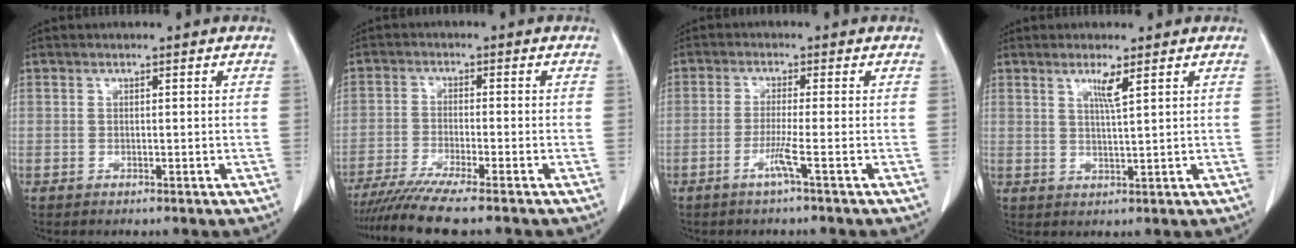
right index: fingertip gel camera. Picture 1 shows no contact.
{"total": 8.9, "force": [-7.5, -1.1, 4.7], "torque": [-0.067, -0.026, -0.123]}
{"total": 3.3, "force": [-1.6, -0.9, 2.8], "torque": [-0.059, -0.008, -0.036]}
{"total": 2.8, "force": [1.5, -0.4, 2.4], "torque": [-0.046, -0.007, 0.029]}